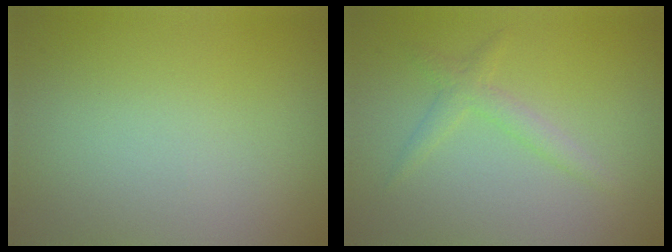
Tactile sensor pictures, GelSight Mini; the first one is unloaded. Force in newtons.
{"total": 1.7, "press": 1.7, "slide": 0.1}